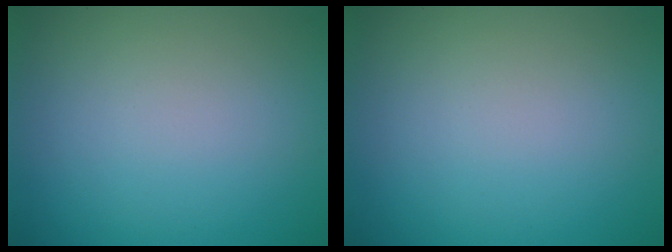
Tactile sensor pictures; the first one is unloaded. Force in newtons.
{"total": 0.0}